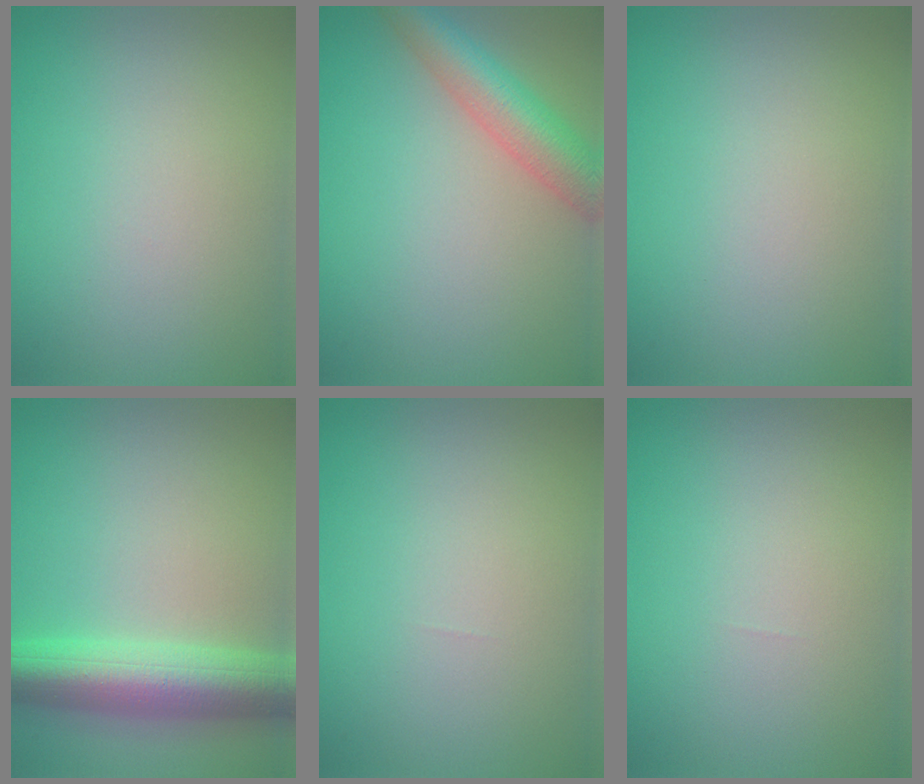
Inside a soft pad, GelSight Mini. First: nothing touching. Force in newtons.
{"total": 5.7, "press": 5.7, "slide": 0.2}
{"total": 0.0}
{"total": 8.2, "press": 8.1, "slide": 0.3}
{"total": 0.0}
{"total": 0.0}